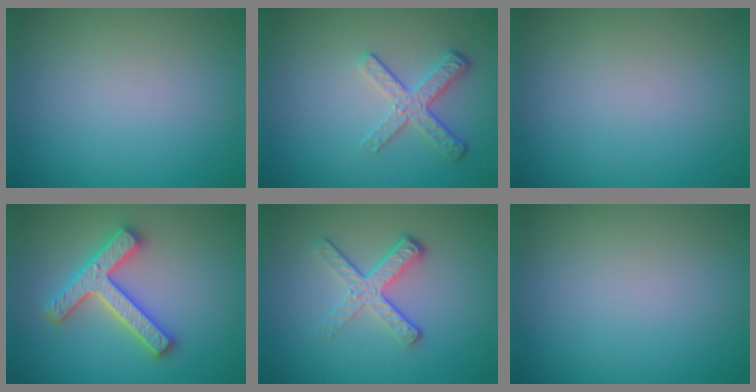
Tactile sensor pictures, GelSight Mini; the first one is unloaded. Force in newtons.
{"total": 3.0, "press": 2.3, "slide": 1.9}
{"total": 0.0}
{"total": 4.5, "press": 4.4, "slide": 0.8}
{"total": 4.2, "press": 2.7, "slide": 3.3}
{"total": 0.0}